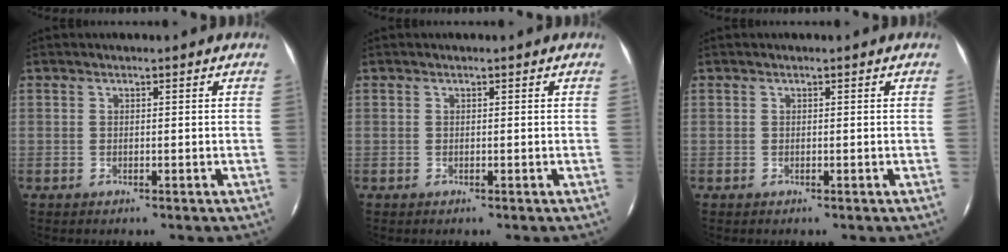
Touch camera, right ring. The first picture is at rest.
{"total": 0.0}
{"total": 0.0}